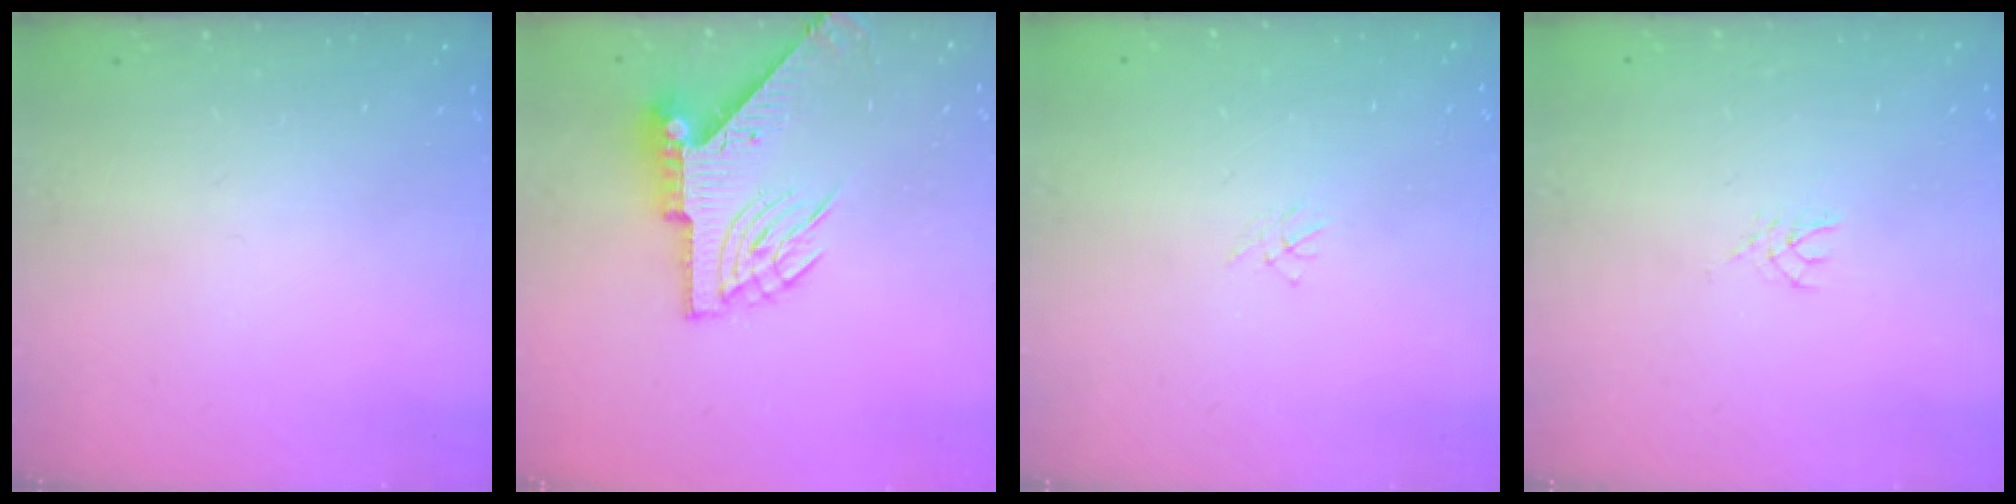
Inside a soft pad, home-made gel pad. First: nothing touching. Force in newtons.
{"total": 7.8, "press": 7.7, "slide": 1.3}
{"total": 1.5, "press": 1.4, "slide": 0.4}
{"total": 2.5, "press": 2.4, "slide": 0.4}